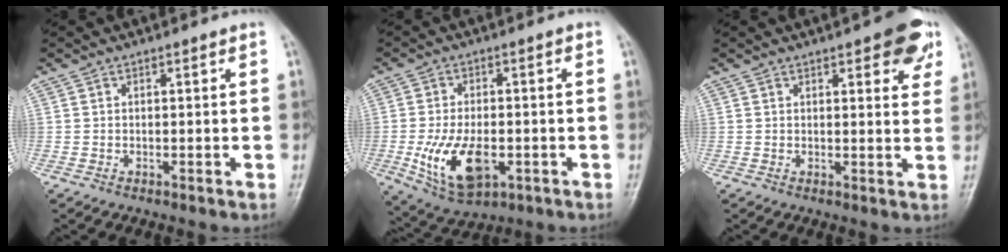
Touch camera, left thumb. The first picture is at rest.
{"total": 12.0, "force": [-3.2, 6.5, 9.5], "torque": [-0.170, 0.000, -0.042]}
{"total": 8.2, "force": [4.4, 3.0, 6.2], "torque": [-0.049, -0.014, 0.048]}